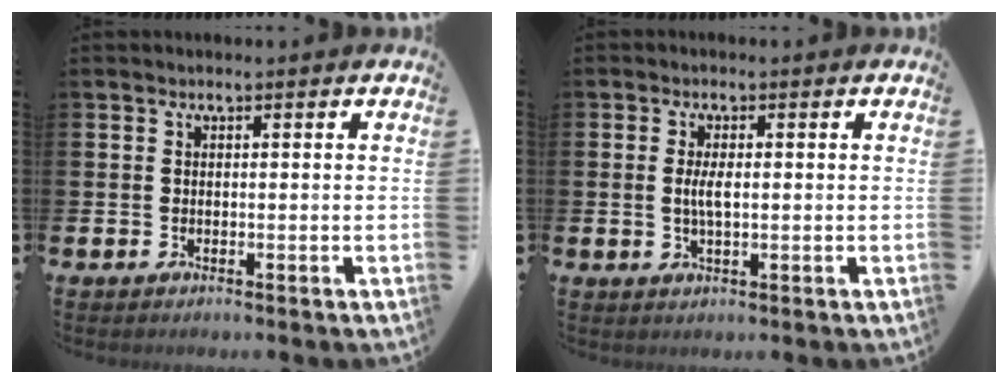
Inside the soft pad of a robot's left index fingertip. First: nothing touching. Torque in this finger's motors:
{"motor_torque": [0.57, 0.25, 0.11, 0.06]}